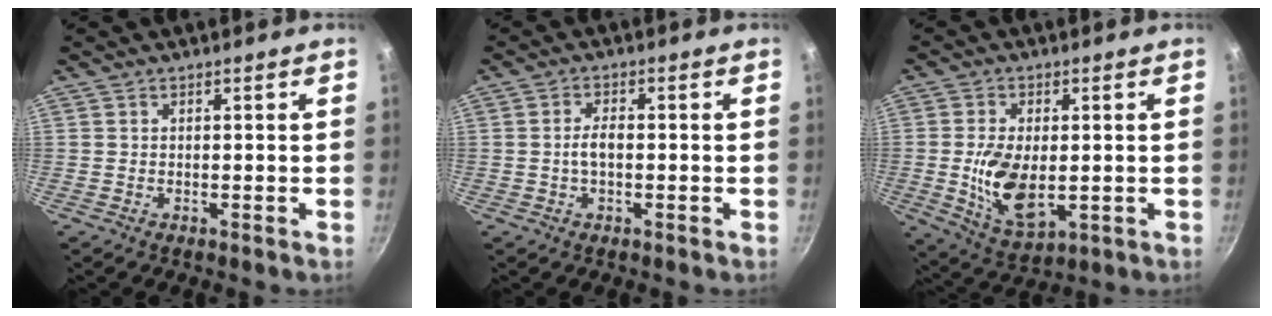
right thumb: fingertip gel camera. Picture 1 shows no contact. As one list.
[{"total": 3.0, "force": [-0.3, 1.5, 2.6], "torque": [-0.052, 0.010, -0.008]}, {"total": 11.1, "force": [-0.9, 6.0, 9.3], "torque": [-0.165, -0.014, -0.004]}]